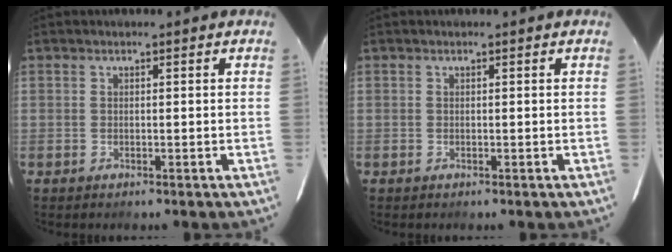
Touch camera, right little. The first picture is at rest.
{"total": 0.0}